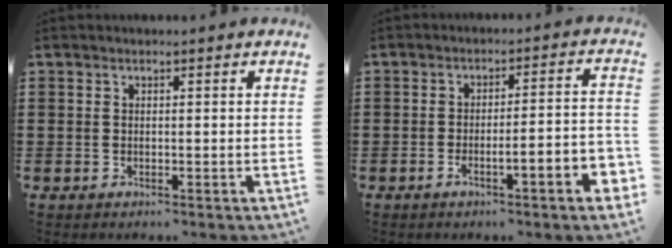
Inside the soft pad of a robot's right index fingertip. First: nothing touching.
{"total": 5.0, "force": [-2.8, 0.2, 4.2], "torque": [-0.068, -0.007, -0.054]}